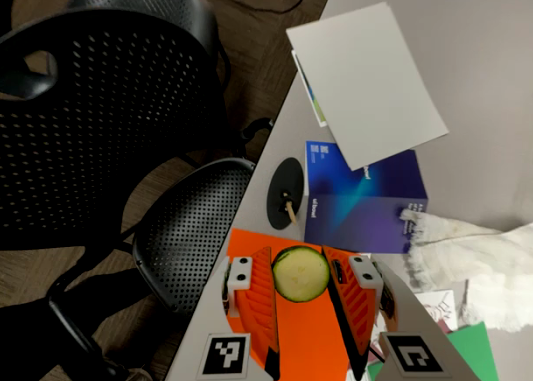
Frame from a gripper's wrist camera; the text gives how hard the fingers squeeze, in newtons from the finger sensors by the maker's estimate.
{"total": 9.0, "left": 8.6, "right": 9.4}